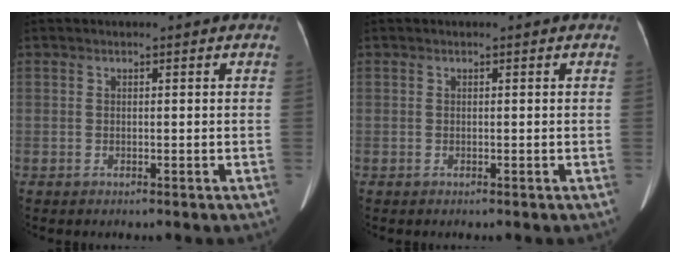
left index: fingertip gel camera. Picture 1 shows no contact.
{"total": 0.0}